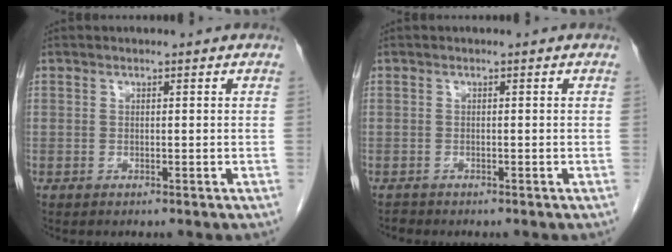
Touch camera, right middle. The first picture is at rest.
{"total": 0.5, "force": [-0.5, 0.1, -0.2], "torque": [-0.004, -0.003, -0.011]}